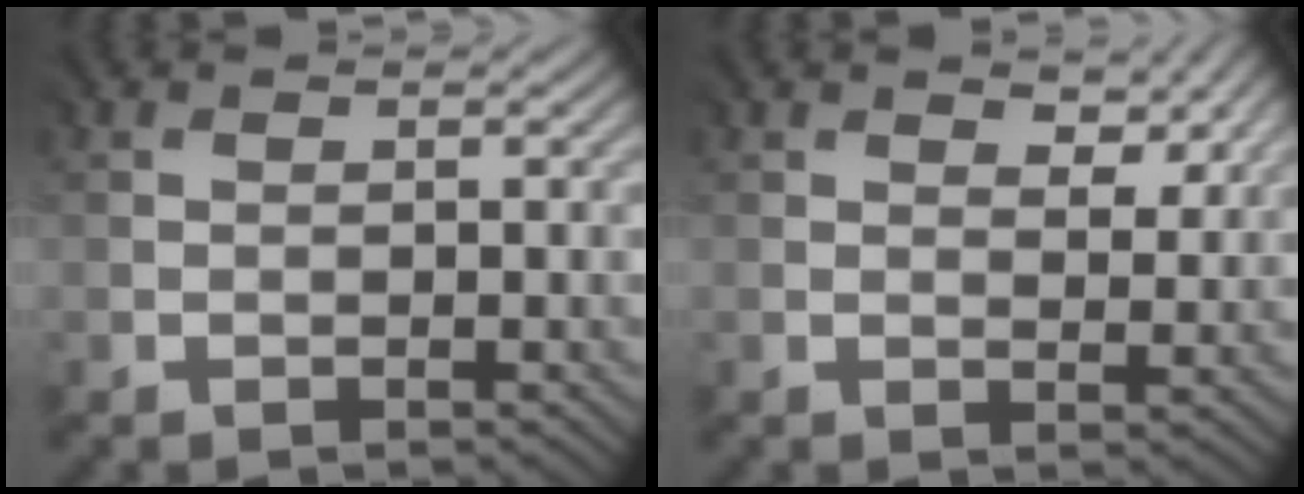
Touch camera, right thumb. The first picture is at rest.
{"total": 3.7, "force": [2.1, 2.0, 2.3], "torque": [-0.034, -0.009, 0.034]}